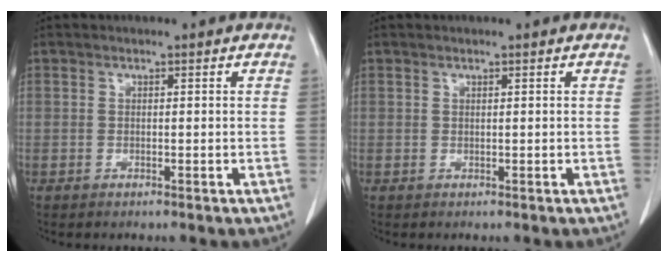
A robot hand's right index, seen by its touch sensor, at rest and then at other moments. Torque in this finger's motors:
{"motor_torque": [-0.08, 0.03, -0.02, 0.01]}